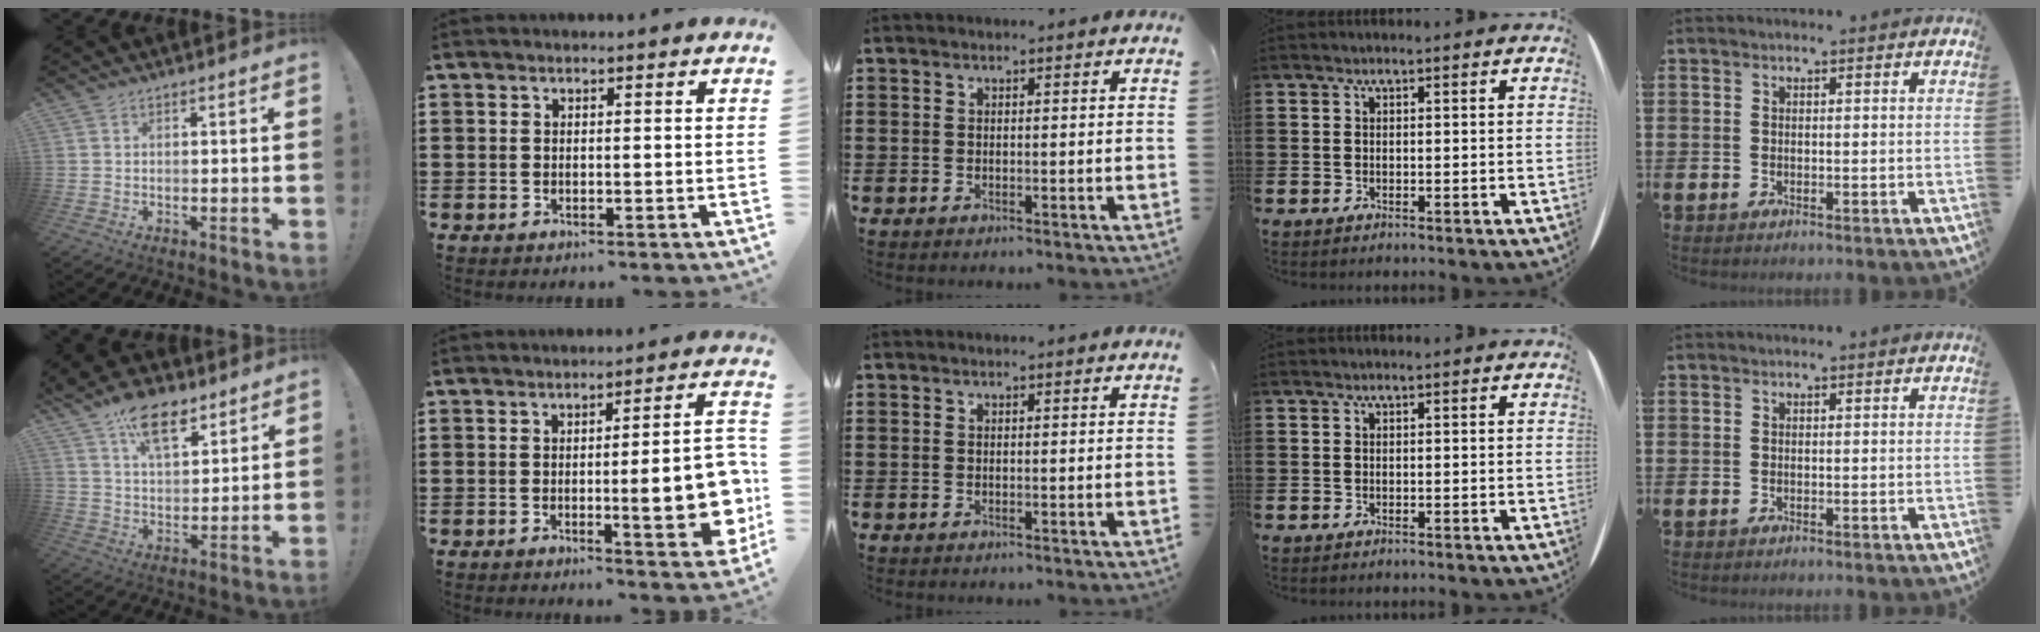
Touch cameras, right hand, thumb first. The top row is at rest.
{"thumb": {"total": 13.5, "force": [8.7, 6.9, 7.6], "torque": [-0.117, -0.043, 0.158]}, "index": {"total": 11.1, "force": [-1.6, 2.4, 10.7], "torque": [-0.139, -0.013, -0.024]}}